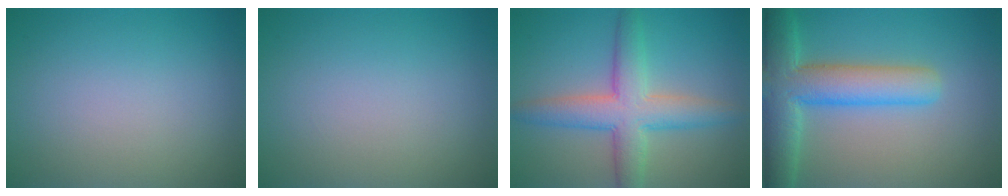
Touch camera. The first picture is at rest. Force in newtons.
{"total": 0.0}
{"total": 5.9, "press": 5.9, "slide": 0.2}
{"total": 7.6, "press": 7.6, "slide": 0.4}